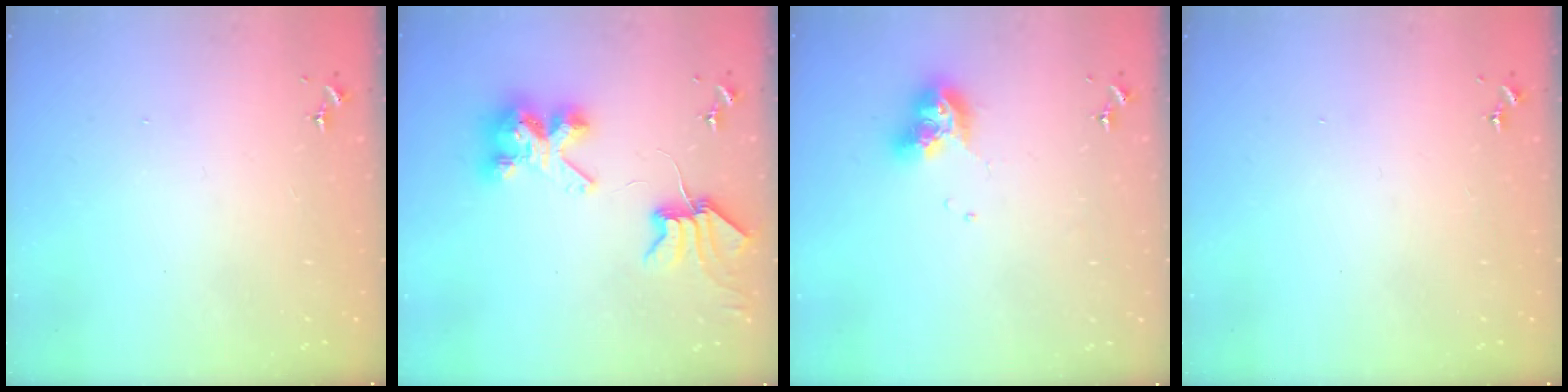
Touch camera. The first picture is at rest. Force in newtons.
{"total": 8.7, "press": 8.6, "slide": 1.2}
{"total": 10.0, "press": 10.0, "slide": 1.2}
{"total": 0.0}